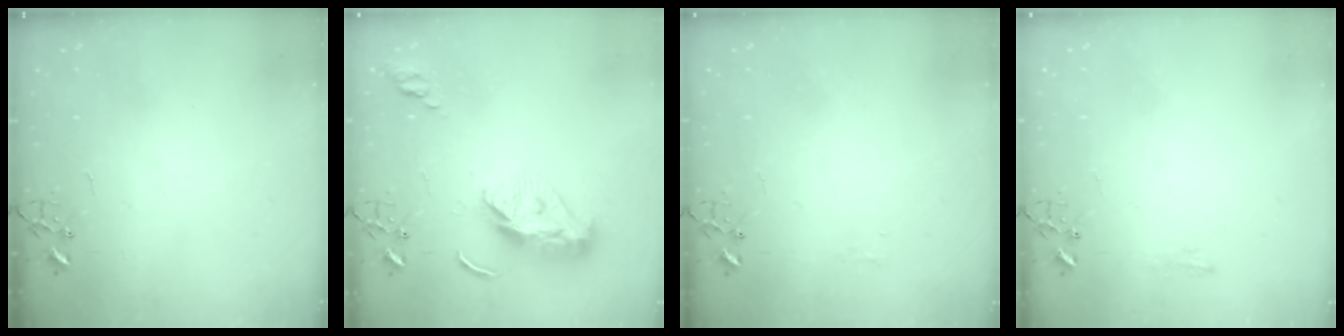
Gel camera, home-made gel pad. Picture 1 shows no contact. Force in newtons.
{"total": 10.9, "press": 10.9, "slide": 0.9}
{"total": 3.8, "press": 3.8, "slide": 0.6}
{"total": 6.9, "press": 6.8, "slide": 0.7}